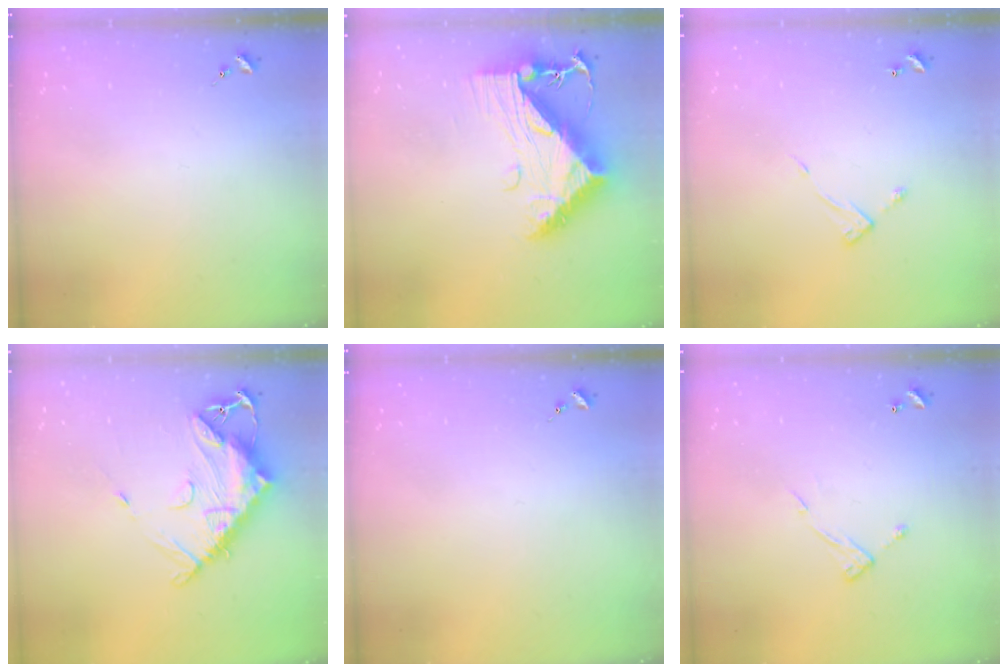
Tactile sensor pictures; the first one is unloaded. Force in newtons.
{"total": 13.5, "press": 13.5, "slide": 1.2}
{"total": 5.1, "press": 5.1, "slide": 0.4}
{"total": 14.5, "press": 14.4, "slide": 1.4}
{"total": 0.0}
{"total": 7.0, "press": 7.0, "slide": 0.4}